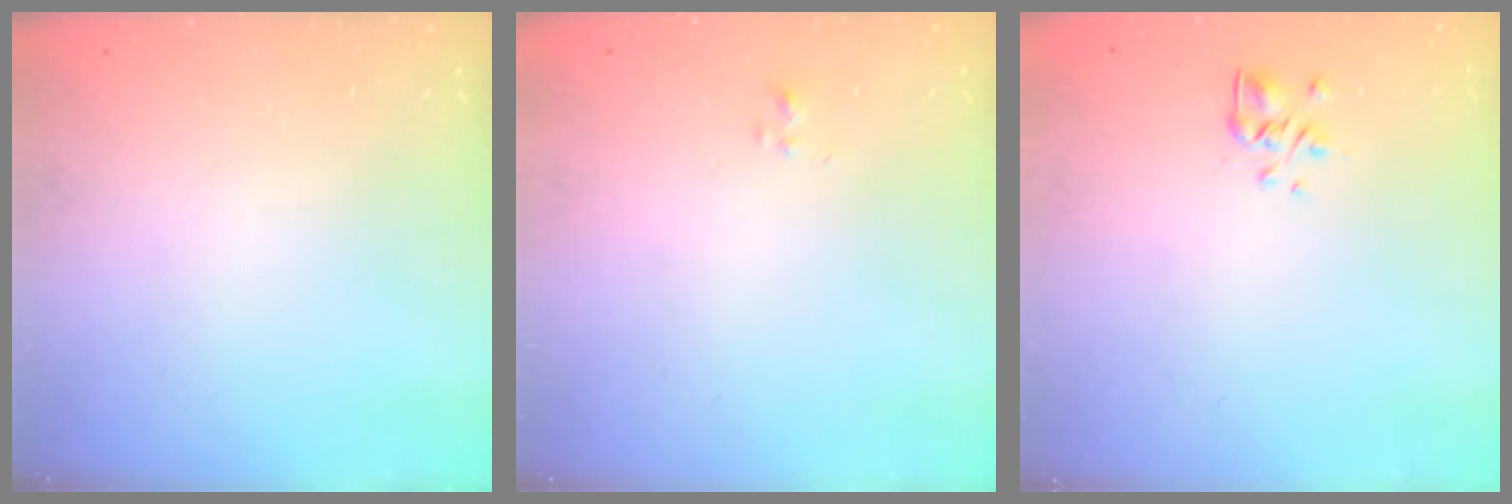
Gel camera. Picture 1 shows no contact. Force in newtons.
{"total": 1.8, "press": 1.7, "slide": 0.3}
{"total": 2.5, "press": 2.3, "slide": 1.0}